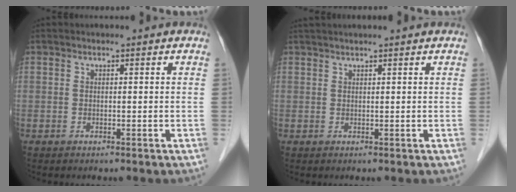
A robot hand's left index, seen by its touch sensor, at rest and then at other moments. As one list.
[{"total": 4.0, "force": [3.3, -0.3, 2.2], "torque": [-0.028, 0.029, 0.056]}]